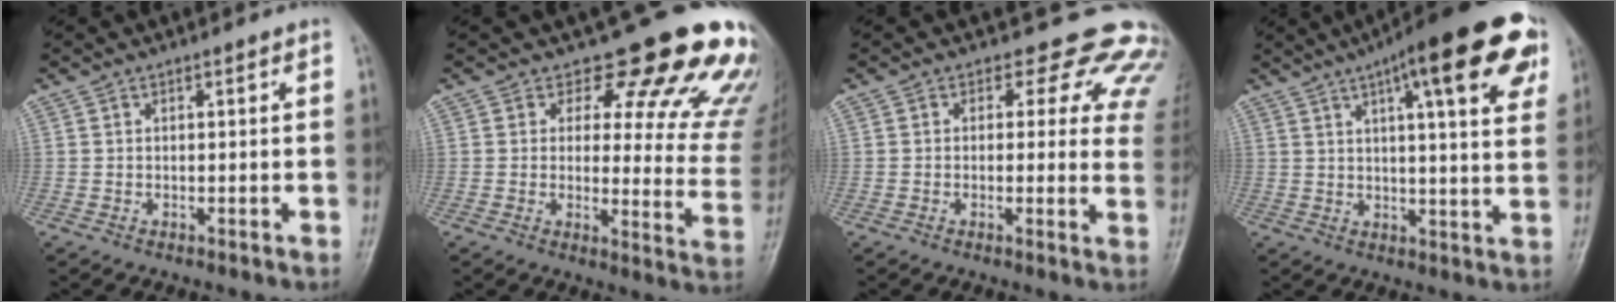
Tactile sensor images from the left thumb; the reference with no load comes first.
{"total": 19.1, "force": [15.5, 7.4, 8.3], "torque": [-0.045, -0.113, 0.161]}
{"total": 12.2, "force": [9.6, 6.6, 3.8], "torque": [0.018, -0.040, 0.074]}
{"total": 19.8, "force": [9.6, 4.9, 16.6], "torque": [-0.212, -0.006, 0.124]}